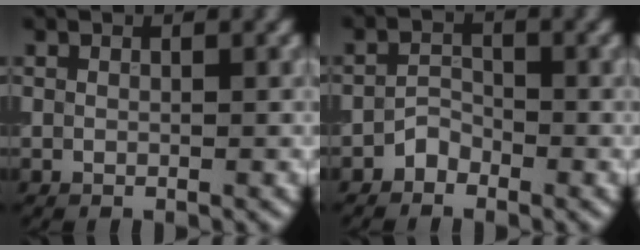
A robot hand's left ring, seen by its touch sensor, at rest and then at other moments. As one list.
[{"total": 1.5, "force": [-1.2, 0.8, 0.3], "torque": [-0.004, 0.007, -0.027]}]